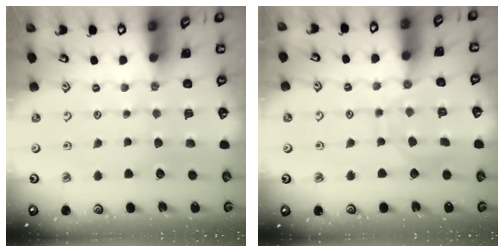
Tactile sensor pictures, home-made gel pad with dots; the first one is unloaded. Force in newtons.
{"total": 8.0, "press": 8.0, "slide": 0.6}